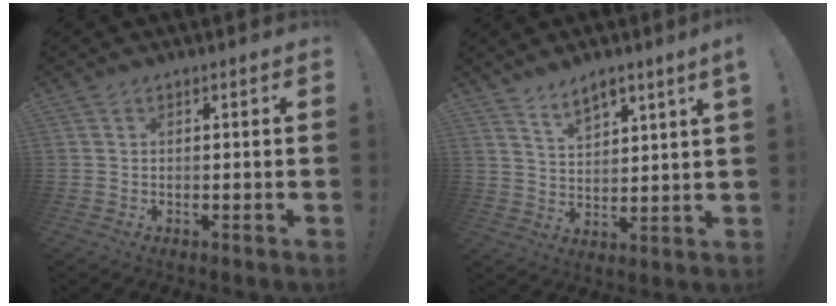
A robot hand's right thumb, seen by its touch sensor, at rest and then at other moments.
{"total": 6.1, "force": [5.1, 0.9, 3.2], "torque": [-0.053, -0.027, 0.089]}